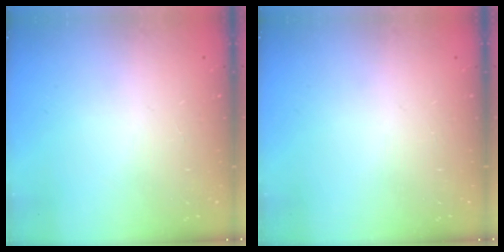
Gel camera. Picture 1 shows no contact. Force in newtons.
{"total": 0.0}